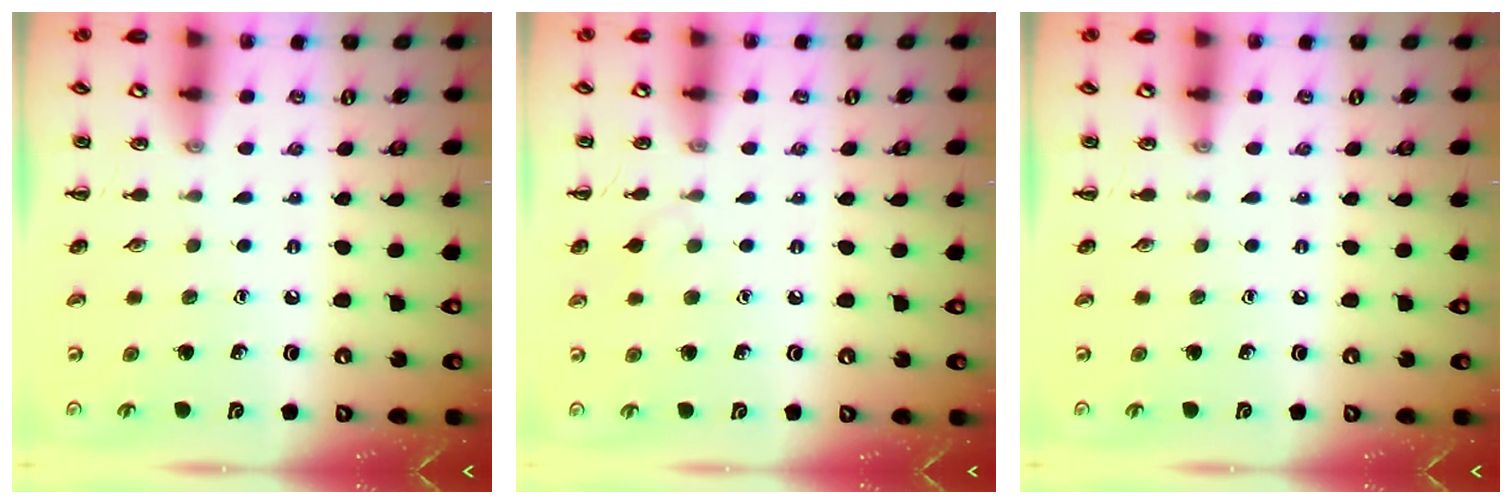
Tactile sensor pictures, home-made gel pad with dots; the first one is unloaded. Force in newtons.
{"total": 5.2, "press": 4.9, "slide": 1.6}
{"total": 0.0}